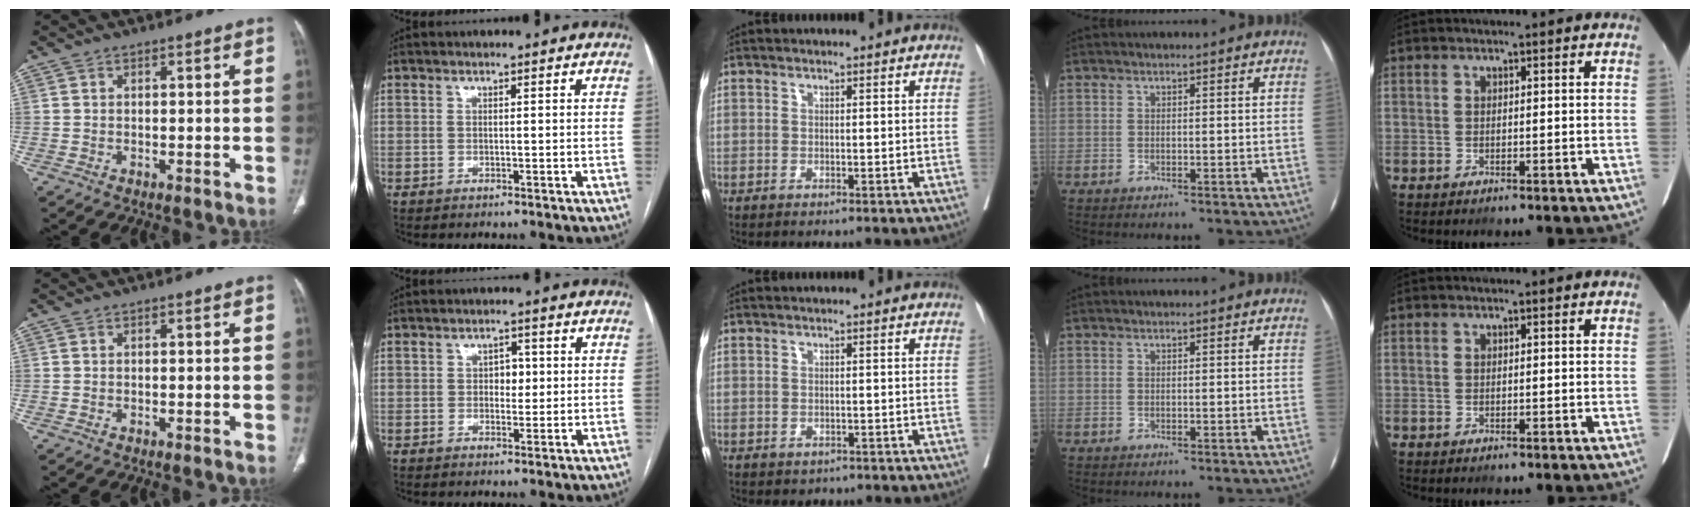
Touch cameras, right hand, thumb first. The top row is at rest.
{"index": {"total": 2.7, "force": [0.3, 1.8, 2.0], "torque": [-0.020, 0.005, 0.004]}, "middle": {"total": 1.1, "force": [-0.6, 0.9, 0.3], "torque": [-0.006, 0.001, -0.004]}}